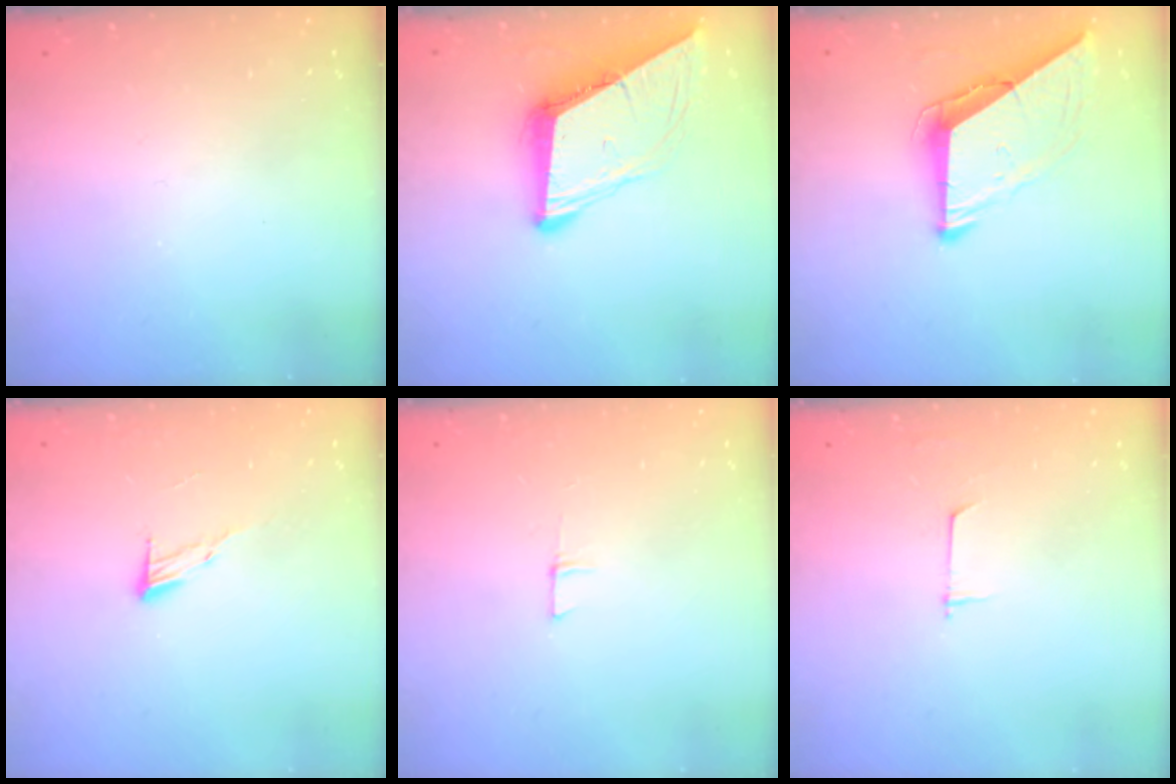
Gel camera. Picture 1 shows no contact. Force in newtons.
{"total": 9.1, "press": 9.1, "slide": 0.4}
{"total": 10.0, "press": 9.9, "slide": 1.0}
{"total": 5.9, "press": 5.9, "slide": 0.6}
{"total": 5.1, "press": 5.1, "slide": 0.4}
{"total": 4.6, "press": 4.6, "slide": 0.4}